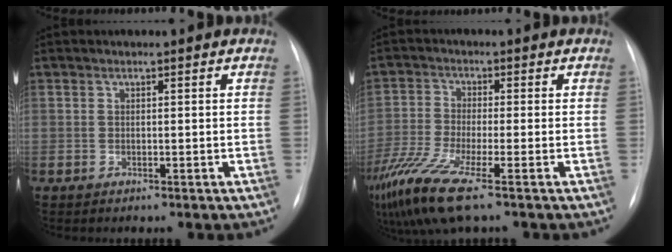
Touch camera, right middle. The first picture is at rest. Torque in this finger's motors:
{"motor_torque": [1.31, -0.83, 0.75, 0.21]}